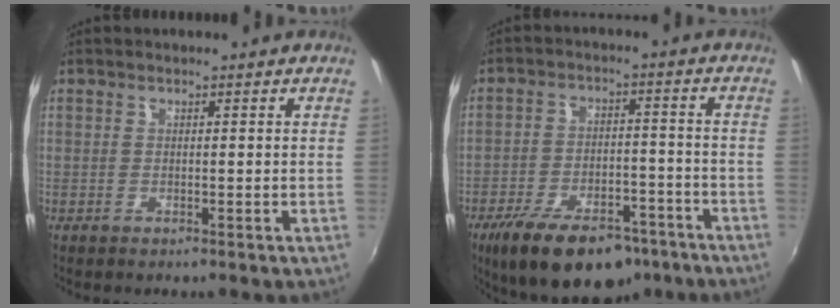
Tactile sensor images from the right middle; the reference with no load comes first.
{"total": 18.3, "force": [-12.7, 8.2, 10.3], "torque": [-0.195, -0.017, -0.184]}